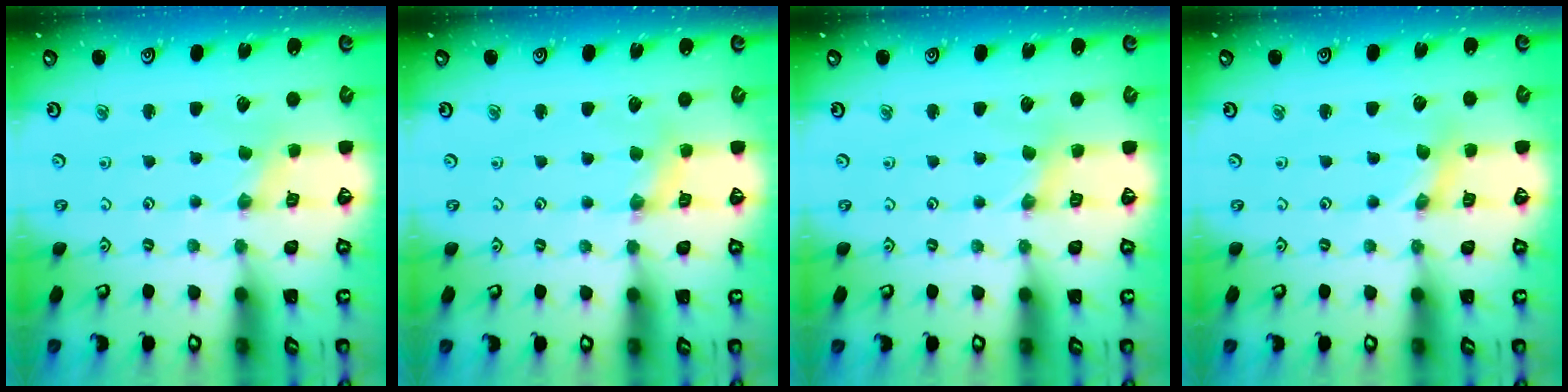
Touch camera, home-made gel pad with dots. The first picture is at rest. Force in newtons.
{"total": 2.7, "press": 2.7, "slide": 0.3}
{"total": 2.5, "press": 2.5, "slide": 0.4}
{"total": 0.8, "press": 0.8, "slide": 0.1}